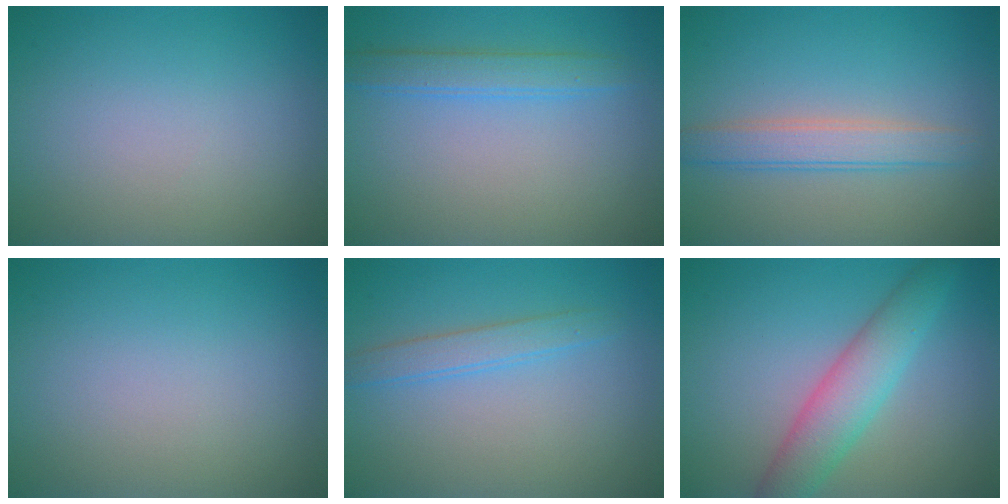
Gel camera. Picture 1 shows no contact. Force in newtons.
{"total": 2.6, "press": 2.6, "slide": 0.0}
{"total": 3.0, "press": 3.0, "slide": 0.1}
{"total": 0.0}
{"total": 2.0, "press": 2.0, "slide": 0.2}
{"total": 4.6, "press": 4.6, "slide": 0.2}